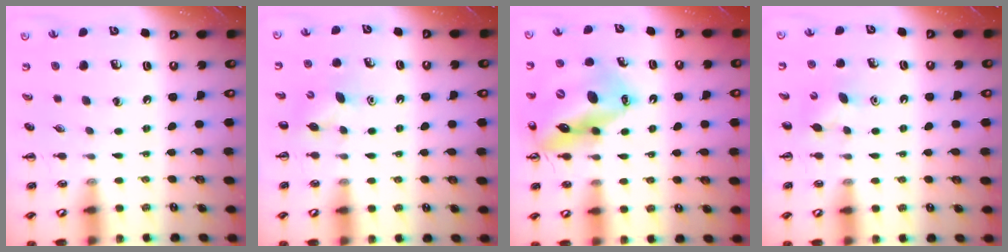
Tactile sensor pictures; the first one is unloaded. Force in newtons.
{"total": 4.2, "press": 4.1, "slide": 1.0}
{"total": 16.1, "press": 15.4, "slide": 4.5}
{"total": 4.2, "press": 4.0, "slide": 1.2}